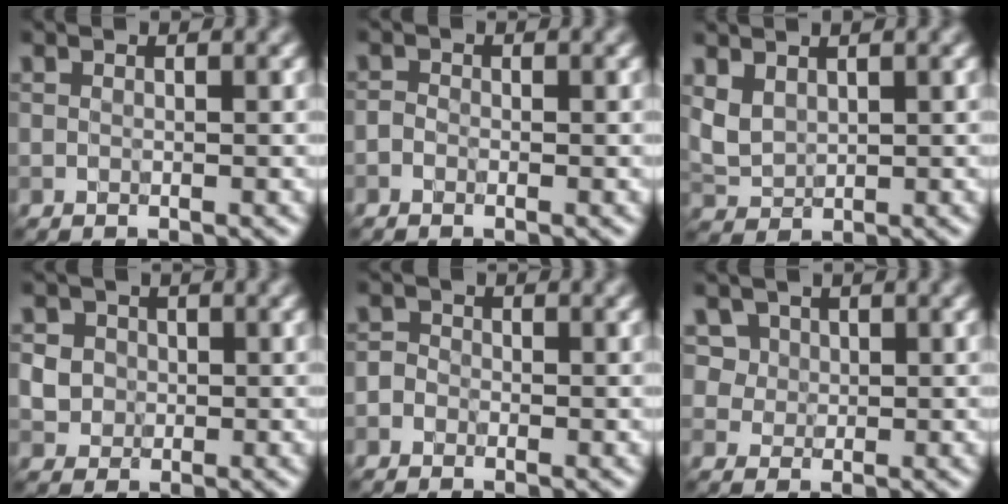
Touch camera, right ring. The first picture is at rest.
{"total": 0.7, "force": [-0.5, 0.5, 0.3], "torque": [-0.003, -0.001, -0.012]}
{"total": 2.3, "force": [1.2, 1.5, 1.3], "torque": [-0.033, -0.002, 0.030]}
{"total": 4.0, "force": [1.0, 3.5, 1.6], "torque": [-0.024, 0.018, 0.014]}
{"total": 1.2, "force": [-0.6, 1.0, 0.4], "torque": [0.001, 0.004, -0.017]}
{"total": 5.6, "force": [2.9, 4.2, 2.2], "torque": [-0.045, 0.007, 0.044]}